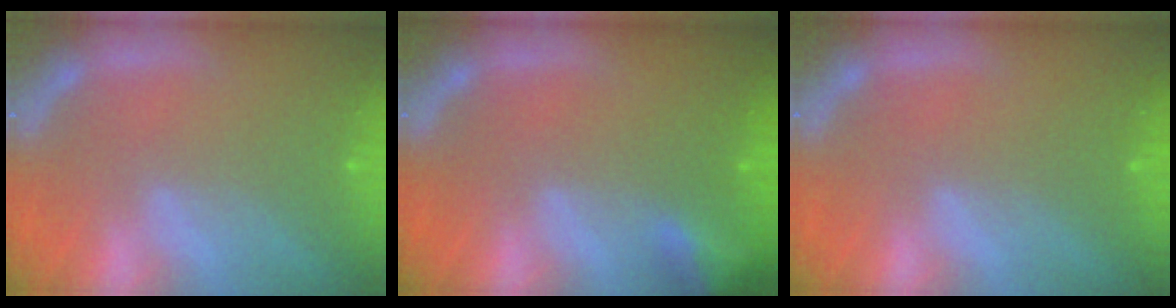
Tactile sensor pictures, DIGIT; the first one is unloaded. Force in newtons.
{"total": 3.5}
{"total": 0.0}